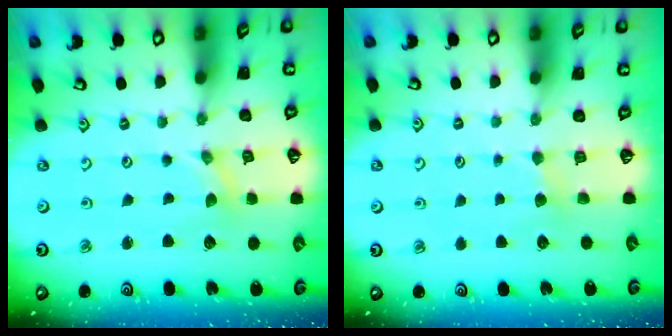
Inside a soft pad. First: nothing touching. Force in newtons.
{"total": 2.9, "press": 2.9, "slide": 0.3}